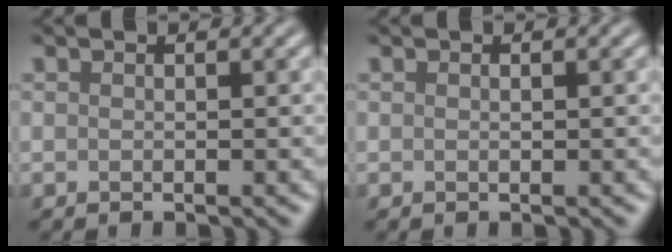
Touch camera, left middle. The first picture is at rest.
{"total": 0.0}